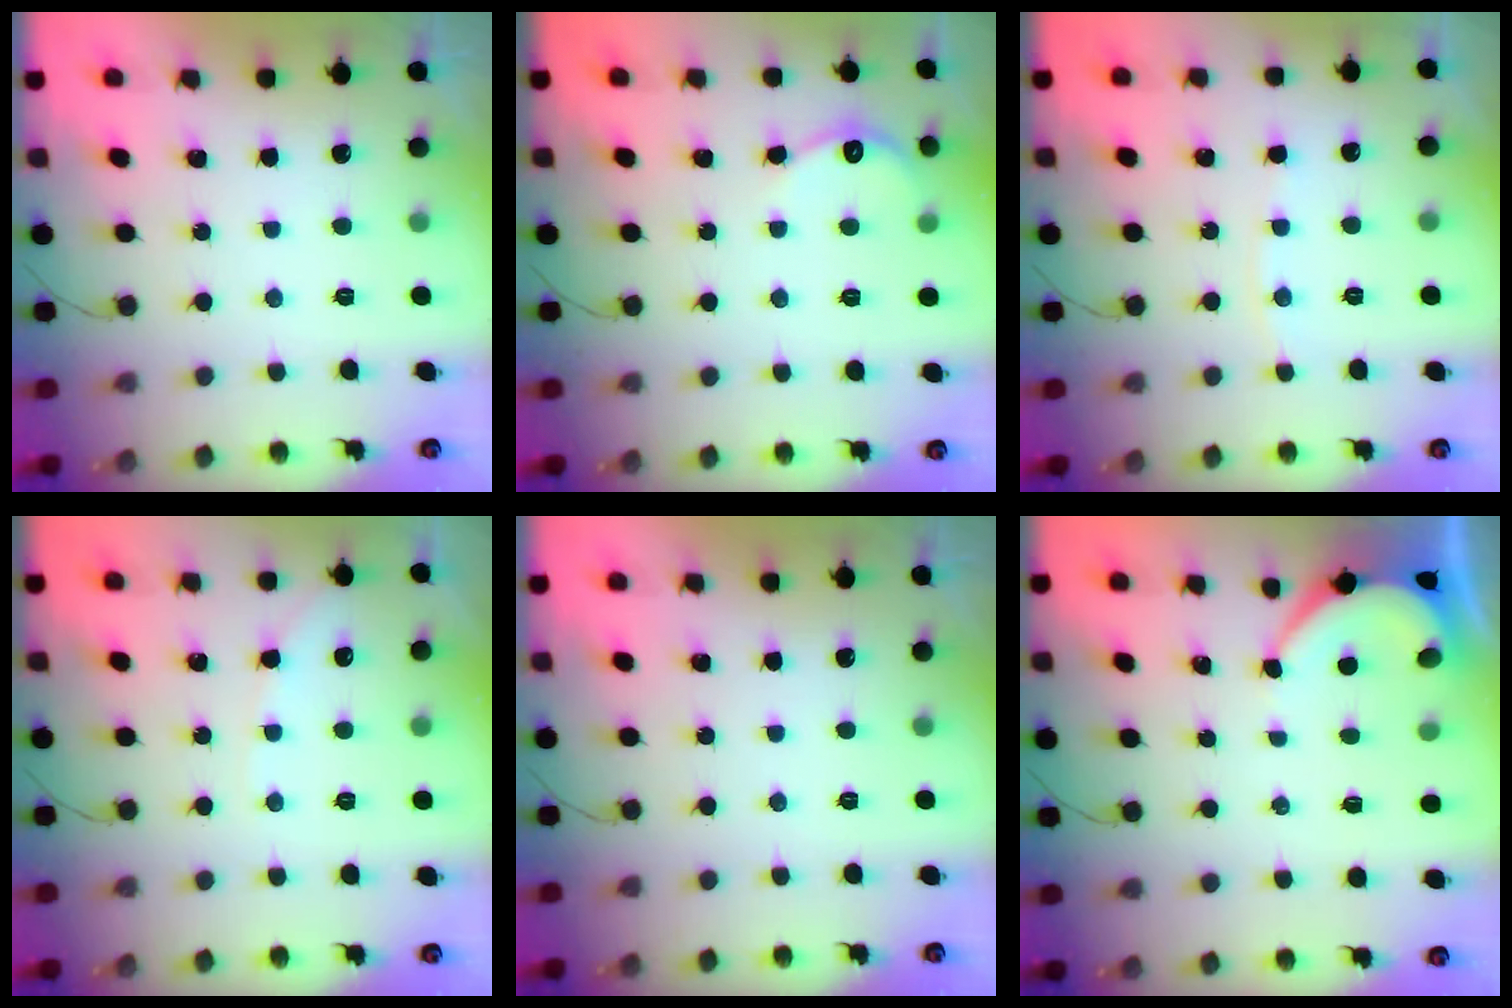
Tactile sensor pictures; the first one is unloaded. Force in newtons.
{"total": 3.9, "press": 3.9, "slide": 0.4}
{"total": 2.9, "press": 2.8, "slide": 0.4}
{"total": 4.5, "press": 4.4, "slide": 0.4}
{"total": 0.0}
{"total": 3.7, "press": 3.6, "slide": 0.3}